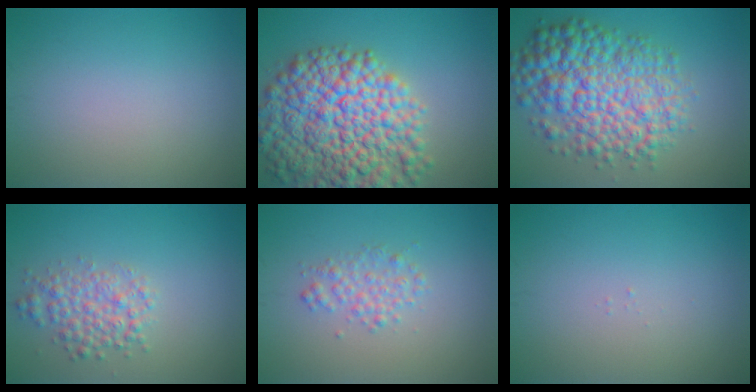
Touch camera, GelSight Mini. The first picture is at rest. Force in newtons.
{"total": 12.8, "press": 12.8, "slide": 0.6}
{"total": 10.0, "press": 10.0, "slide": 0.2}
{"total": 3.2, "press": 3.1, "slide": 0.1}
{"total": 2.0, "press": 2.0, "slide": 0.0}
{"total": 0.0}